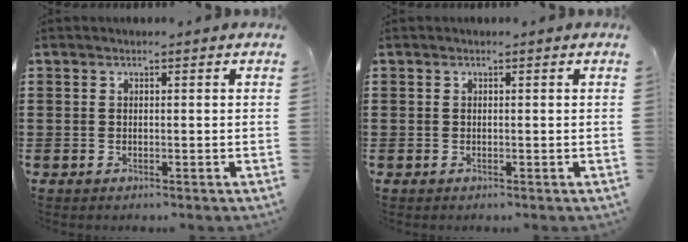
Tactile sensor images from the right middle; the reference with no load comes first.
{"total": 0.0}